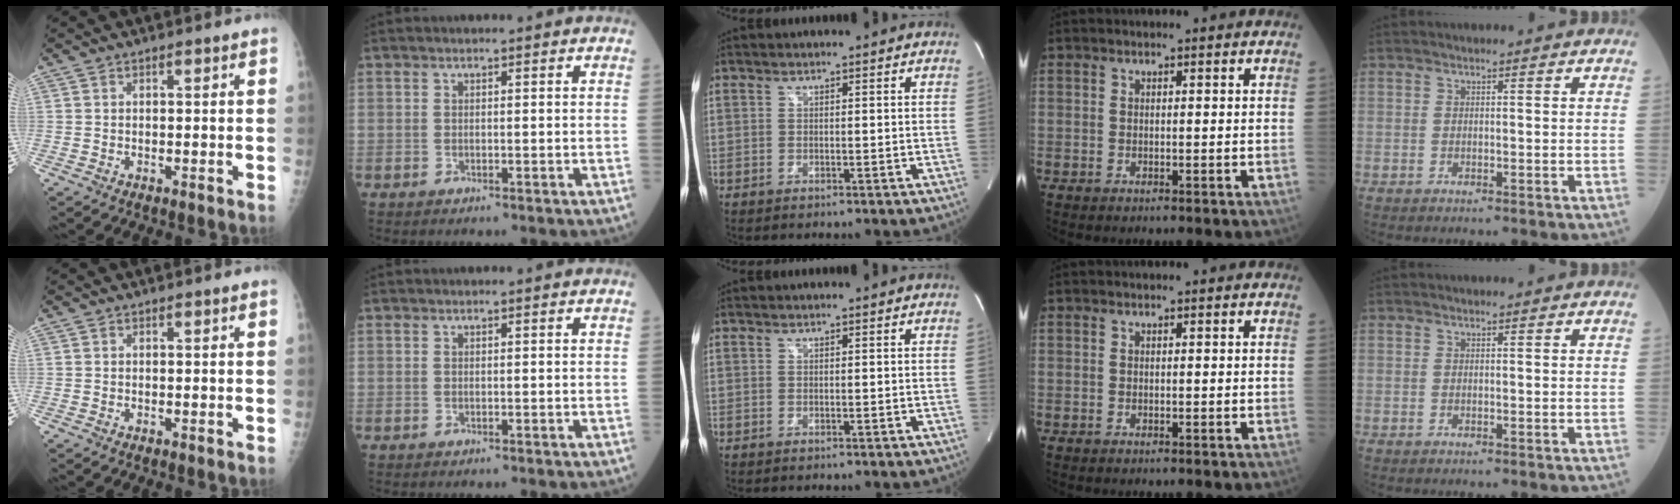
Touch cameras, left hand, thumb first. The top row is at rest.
{}